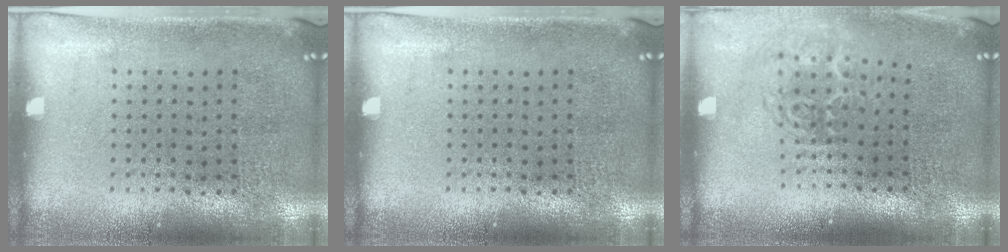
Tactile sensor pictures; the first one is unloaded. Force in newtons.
{"total": 0.0}
{"total": 1.7, "press": 1.1, "slide": 1.3}